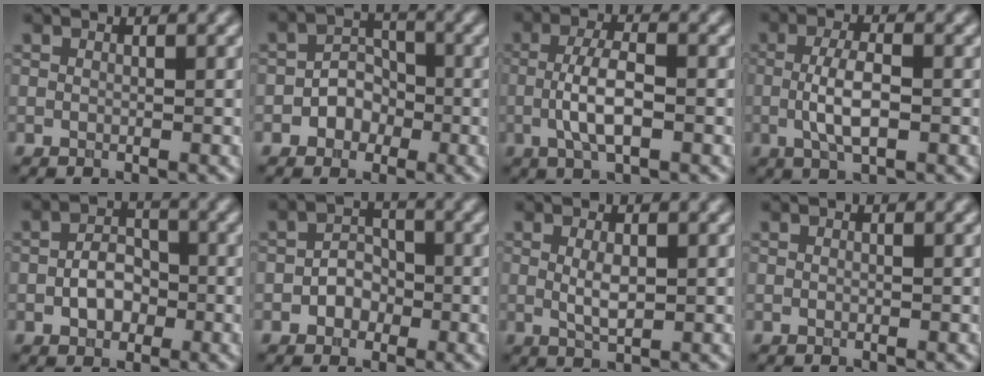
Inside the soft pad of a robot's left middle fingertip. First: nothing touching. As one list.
[{"total": 2.8, "force": [-1.1, 2.3, 1.3], "torque": [-0.010, 0.007, -0.021]}, {"total": 4.1, "force": [-0.8, 1.3, 3.8], "torque": [-0.076, 0.002, -0.019]}, {"total": 3.9, "force": [-0.4, 1.3, 3.6], "torque": [-0.072, -0.001, -0.010]}, {"total": 3.4, "force": [-0.8, 2.4, 2.3], "torque": [-0.038, 0.001, -0.017]}, {"total": 2.5, "force": [-1.0, 2.0, 1.2], "torque": [-0.013, 0.005, -0.019]}, {"total": 2.0, "force": [0.2, 0.7, 1.9], "torque": [-0.040, -0.002, 0.007]}, {"total": 0.0}]